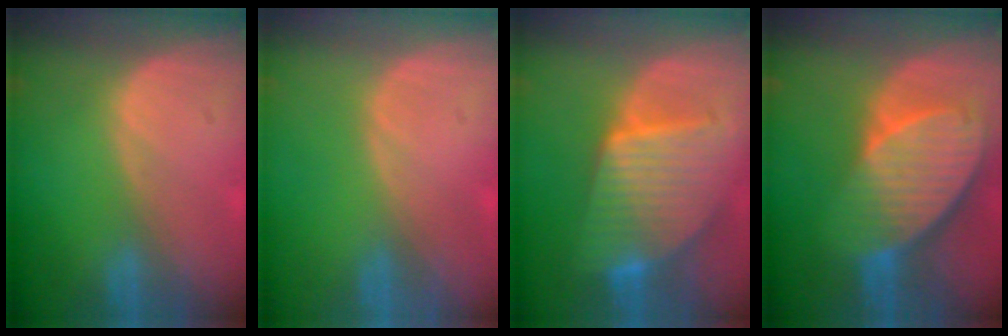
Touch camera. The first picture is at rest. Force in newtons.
{"total": 0.0}
{"total": 10.1, "press": 10.1, "slide": 0.8}
{"total": 10.2, "press": 8.8, "slide": 5.2}